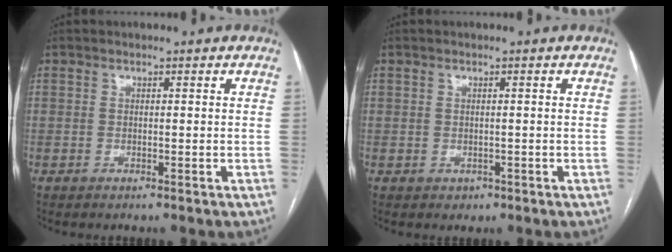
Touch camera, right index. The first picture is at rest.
{"total": 1.2, "force": [-0.3, 1.1, 0.2], "torque": [-0.001, 0.002, 0.000]}